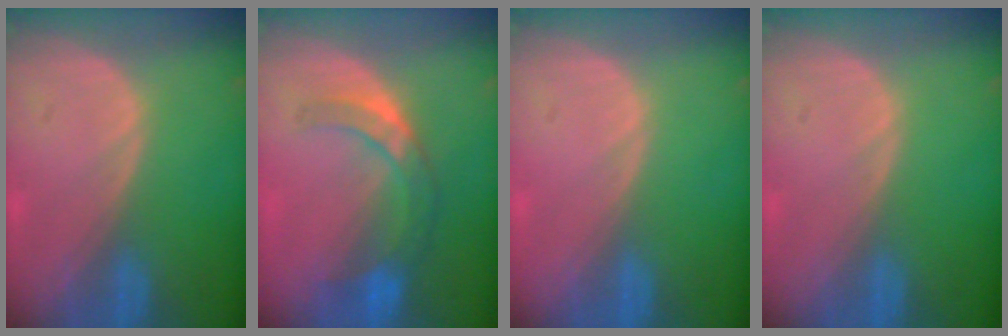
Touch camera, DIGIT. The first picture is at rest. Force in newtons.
{"total": 7.3, "press": 6.4, "slide": 3.6}
{"total": 0.0}
{"total": 0.0}